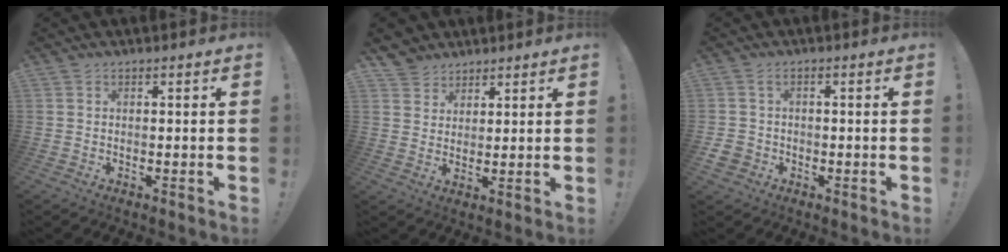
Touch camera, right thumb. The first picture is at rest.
{"total": 5.1, "force": [4.0, 3.1, -0.2], "torque": [-0.007, -0.029, 0.081]}
{"total": 3.7, "force": [-0.9, 3.2, 1.5], "torque": [-0.051, 0.001, -0.017]}